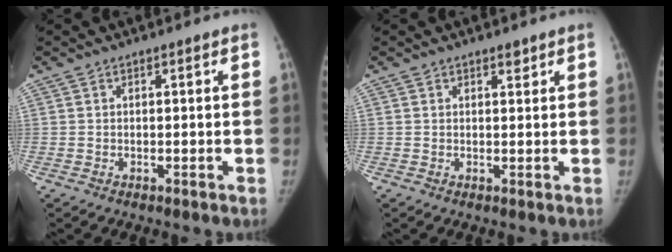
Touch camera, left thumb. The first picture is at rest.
{"total": 1.1, "force": [0.9, 0.5, 0.5], "torque": [0.003, -0.006, 0.011]}